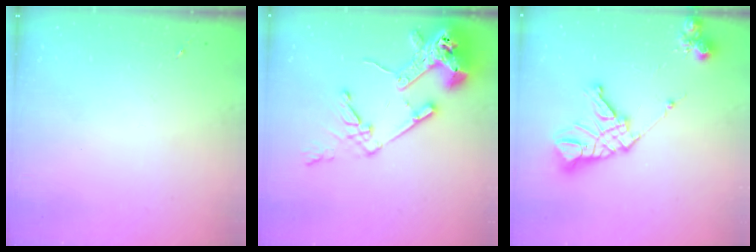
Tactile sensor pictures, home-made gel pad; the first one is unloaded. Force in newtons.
{"total": 17.2, "press": 17.1, "slide": 2.2}
{"total": 16.3, "press": 16.2, "slide": 1.8}